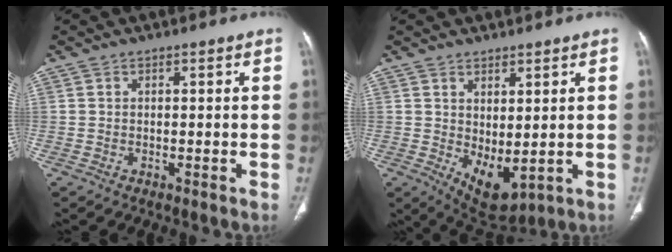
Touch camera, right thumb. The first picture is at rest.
{"total": 7.4, "force": [0.1, 3.7, 6.4], "torque": [-0.090, -0.018, 0.025]}